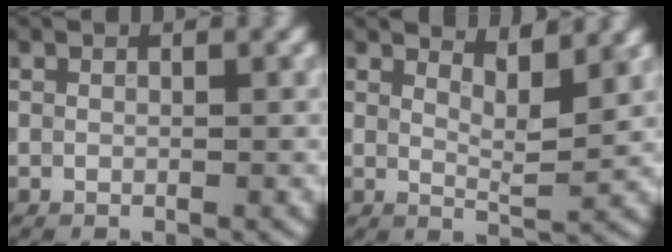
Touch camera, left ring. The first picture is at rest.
{"total": 3.4, "force": [2.8, 0.6, 1.8], "torque": [-0.028, -0.005, 0.044]}